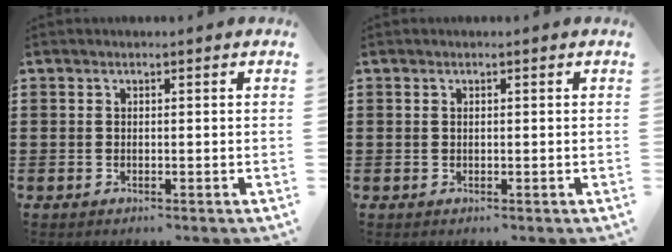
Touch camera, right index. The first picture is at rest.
{"total": 0.0}